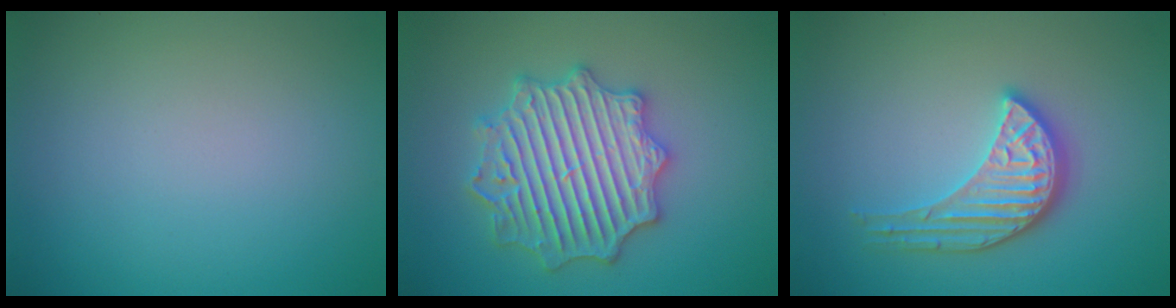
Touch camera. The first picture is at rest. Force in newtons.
{"total": 6.8, "press": 6.7, "slide": 1.1}
{"total": 3.9, "press": 3.5, "slide": 1.7}